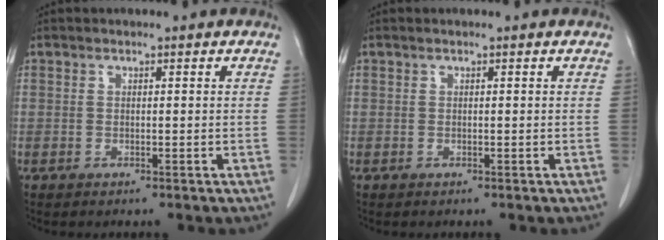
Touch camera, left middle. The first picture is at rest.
{"total": 0.0}